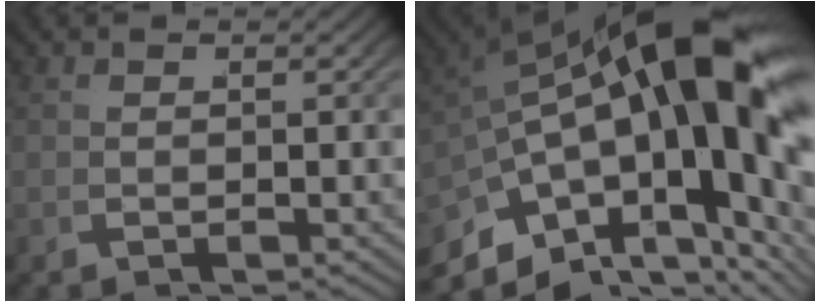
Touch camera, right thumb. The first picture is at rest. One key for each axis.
{"total": 20.4, "fx": 0.0, "fy": 10.9, "fz": 17.2, "tx": -0.282, "ty": -0.037, "tz": 0.025}